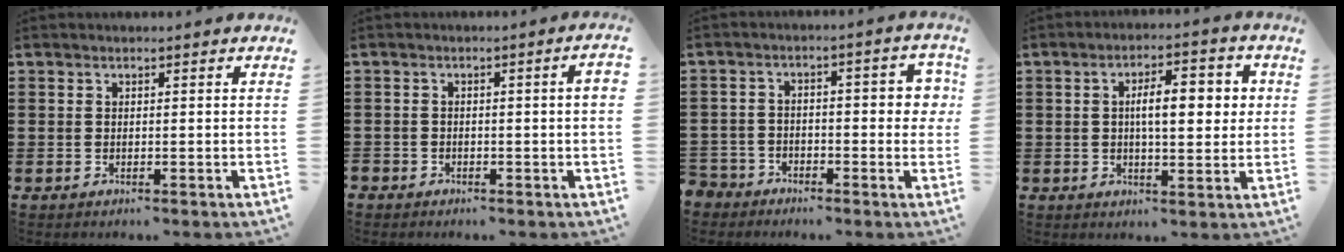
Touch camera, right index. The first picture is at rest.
{"total": 1.7, "force": [-1.1, 0.3, 1.3], "torque": [-0.019, 0.000, -0.023]}
{"total": 4.2, "force": [-2.6, 2.7, 2.0], "torque": [-0.040, 0.014, -0.055]}
{"total": 7.3, "force": [0.9, 2.7, 6.7], "torque": [-0.103, 0.003, 0.007]}